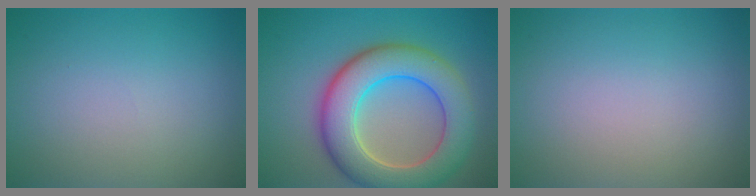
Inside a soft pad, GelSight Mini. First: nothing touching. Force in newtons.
{"total": 9.4, "press": 9.3, "slide": 0.8}
{"total": 0.0}